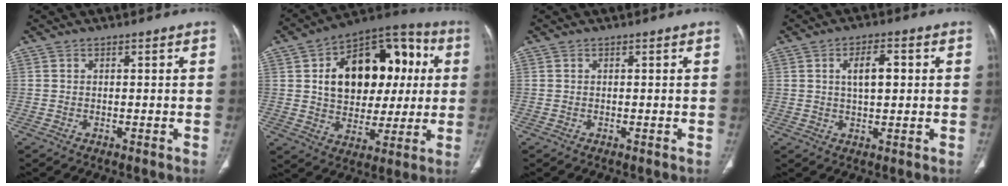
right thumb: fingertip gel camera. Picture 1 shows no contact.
{"total": 22.8, "force": [4.5, 14.9, 16.7], "torque": [-0.203, 0.023, 0.071]}
{"total": 0.0}
{"total": 5.8, "force": [1.2, 2.7, 4.9], "torque": [-0.075, 0.002, 0.019]}